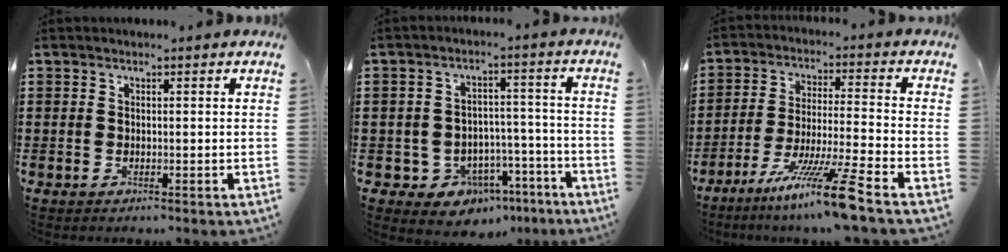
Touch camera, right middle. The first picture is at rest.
{"total": 5.8, "force": [-4.1, 3.9, 1.4], "torque": [-0.033, 0.026, -0.075]}
{"total": 11.7, "force": [-8.4, -0.7, 8.2], "torque": [-0.151, -0.002, -0.159]}